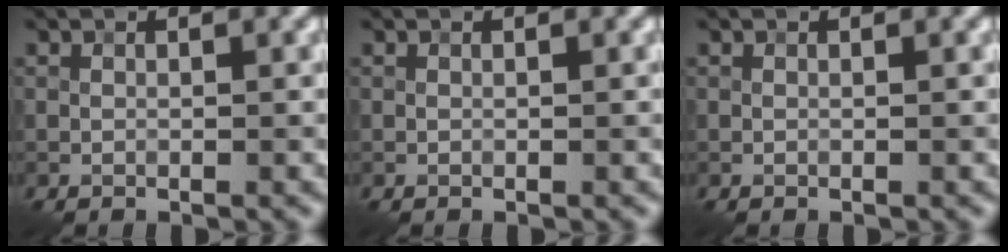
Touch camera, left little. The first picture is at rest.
{"total": 0.0}
{"total": 0.0}